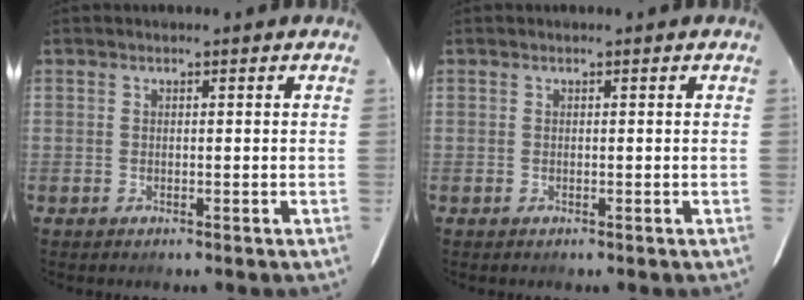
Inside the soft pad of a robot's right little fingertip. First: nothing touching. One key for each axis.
{"total": 0.0}